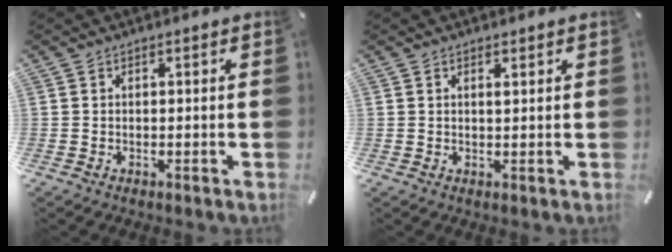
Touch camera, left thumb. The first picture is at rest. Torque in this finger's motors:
{"motor_torque": [-0.01, -0.39, 0.05, 0.12, -0.02]}